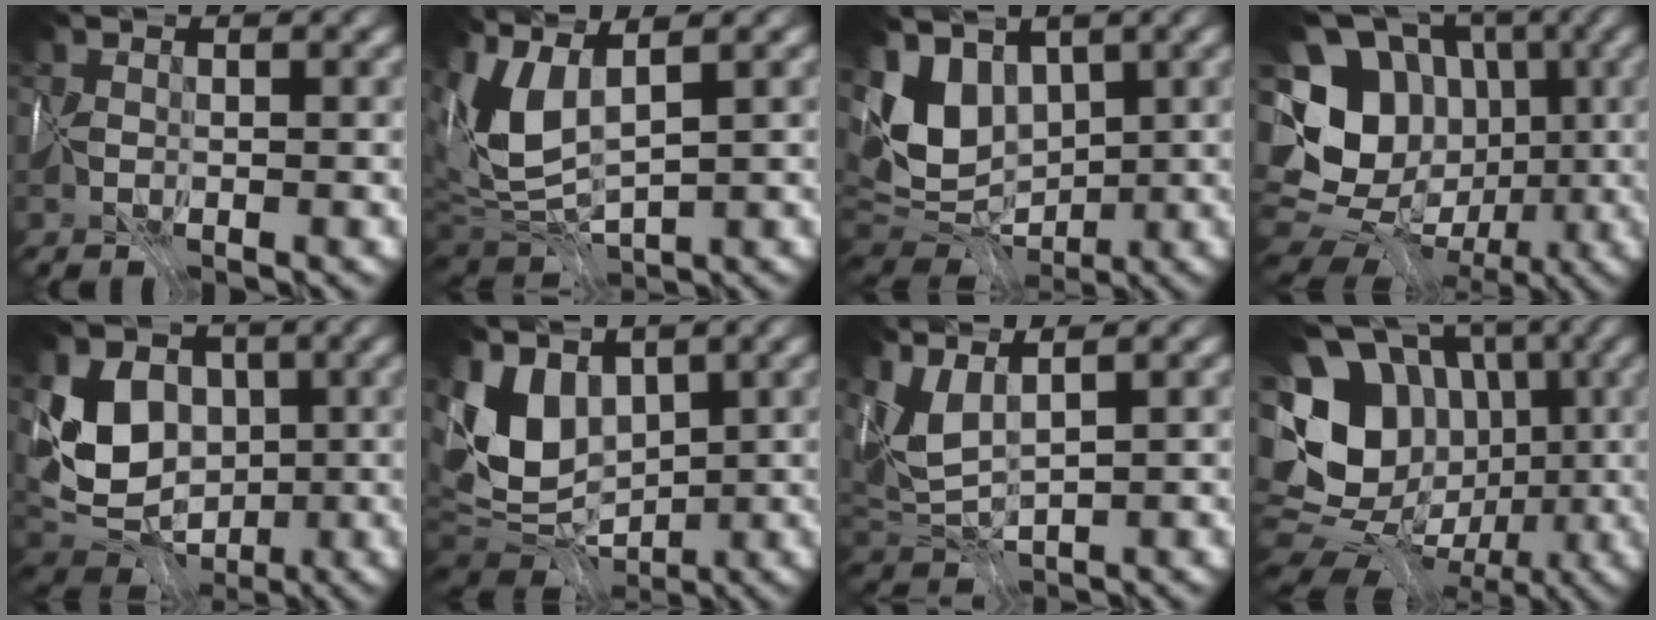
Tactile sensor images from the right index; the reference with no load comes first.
{"total": 4.8, "force": [2.3, 1.6, 3.9], "torque": [-0.107, 0.004, 0.048]}
{"total": 6.2, "force": [2.3, 4.4, 3.7], "torque": [-0.089, -0.003, 0.041]}
{"total": 16.7, "force": [0.0, 15.0, 7.3], "torque": [-0.170, 0.035, -0.015]}
{"total": 6.3, "force": [1.3, 5.2, 3.4], "torque": [-0.068, -0.007, 0.019]}
{"total": 6.7, "force": [2.1, 4.7, 4.2], "torque": [-0.089, -0.008, 0.041]}
{"total": 3.5, "force": [2.7, 0.4, 2.3], "torque": [-0.076, 0.008, 0.057]}
{"total": 16.5, "force": [0.2, 14.7, 7.6], "torque": [-0.153, 0.026, -0.007]}